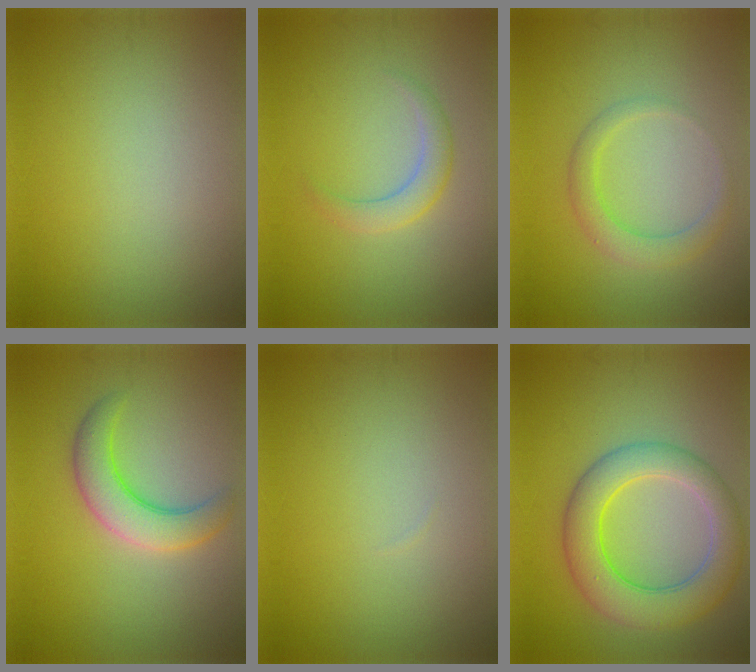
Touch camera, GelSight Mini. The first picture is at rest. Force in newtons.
{"total": 2.2, "press": 2.2, "slide": 0.0}
{"total": 2.6, "press": 2.6, "slide": 0.1}
{"total": 4.5, "press": 4.5, "slide": 0.3}
{"total": 0.0}
{"total": 6.7, "press": 6.7, "slide": 0.2}